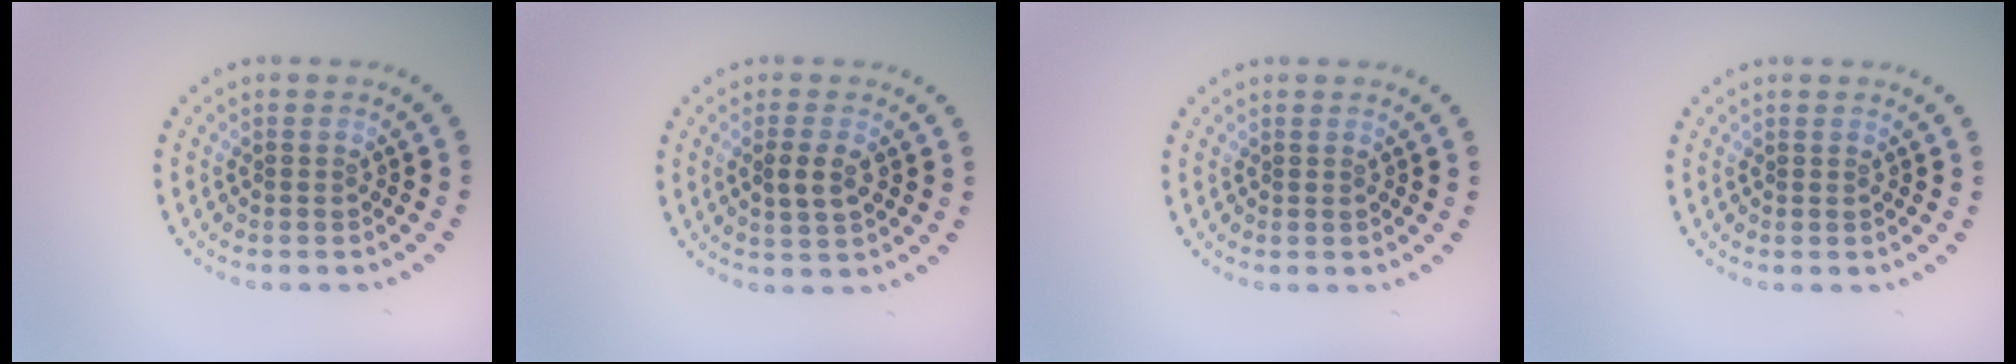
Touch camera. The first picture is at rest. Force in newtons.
{"total": 2.2, "press": 2.2, "slide": 0.5}
{"total": 0.0}
{"total": 0.0}